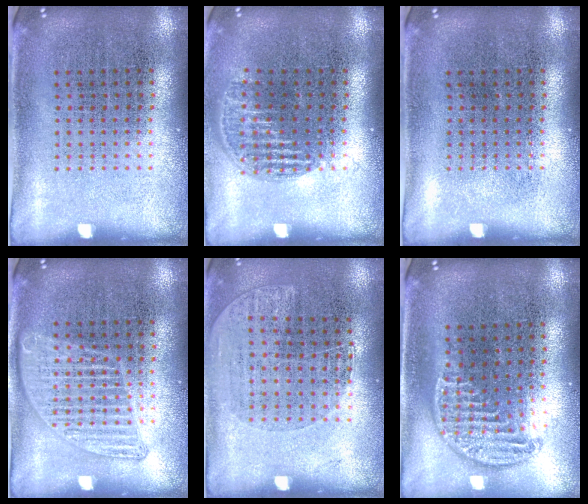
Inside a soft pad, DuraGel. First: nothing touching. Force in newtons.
{"total": 1.2, "press": 1.1, "slide": 0.5}
{"total": 0.0}
{"total": 1.2, "press": 1.2, "slide": 0.1}
{"total": 1.1, "press": 1.0, "slide": 0.5}
{"total": 1.2, "press": 1.1, "slide": 0.5}